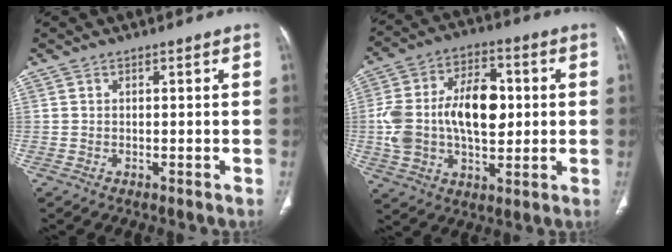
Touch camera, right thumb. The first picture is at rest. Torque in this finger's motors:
{"motor_torque": [1.26, 1.61, 1.43, -0.26, 0.13]}